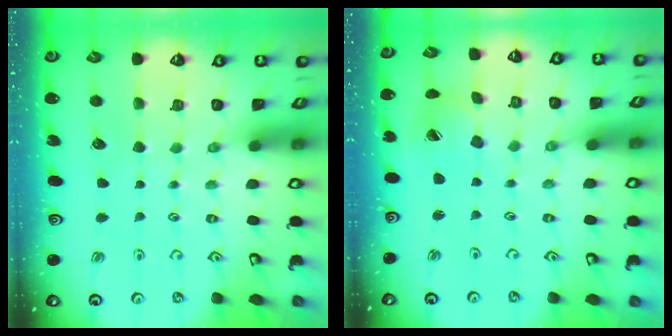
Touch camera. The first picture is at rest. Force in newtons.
{"total": 6.4, "press": 6.4, "slide": 0.4}